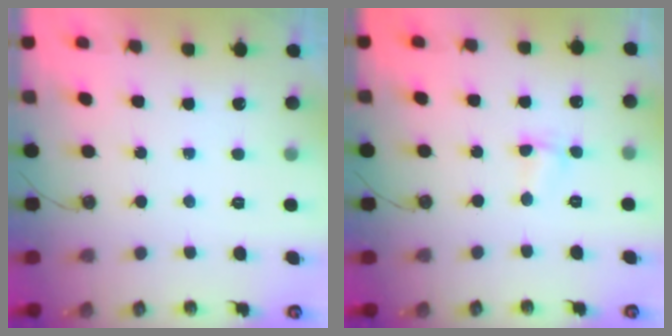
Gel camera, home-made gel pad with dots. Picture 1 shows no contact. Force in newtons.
{"total": 2.4, "press": 2.4, "slide": 0.6}